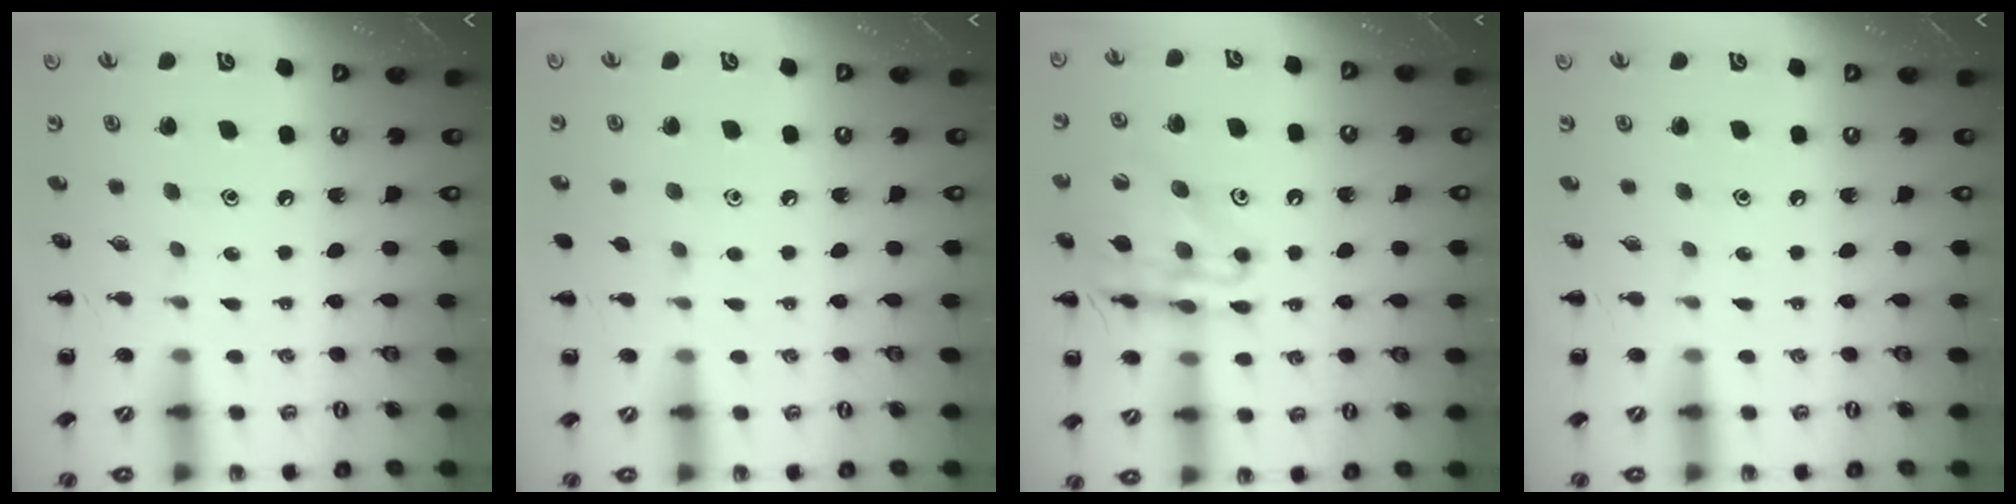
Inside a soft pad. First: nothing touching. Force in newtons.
{"total": 3.9, "press": 3.7, "slide": 1.3}
{"total": 17.1, "press": 16.8, "slide": 3.4}
{"total": 0.0}